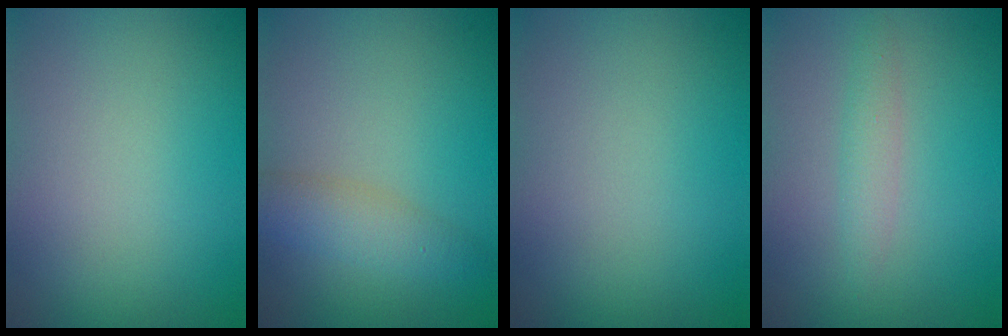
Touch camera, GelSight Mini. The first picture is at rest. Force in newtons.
{"total": 2.7, "press": 2.7, "slide": 0.0}
{"total": 0.0}
{"total": 1.6, "press": 1.6, "slide": 0.0}